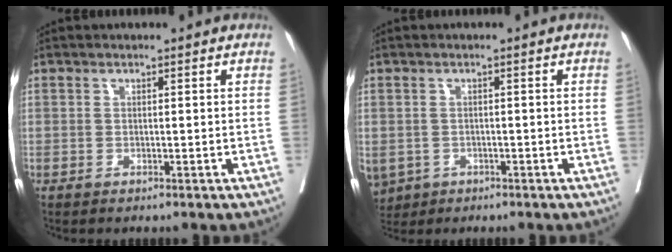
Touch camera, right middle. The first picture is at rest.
{"total": 7.5, "force": [-3.3, 6.2, 2.7], "torque": [-0.078, -0.002, -0.044]}